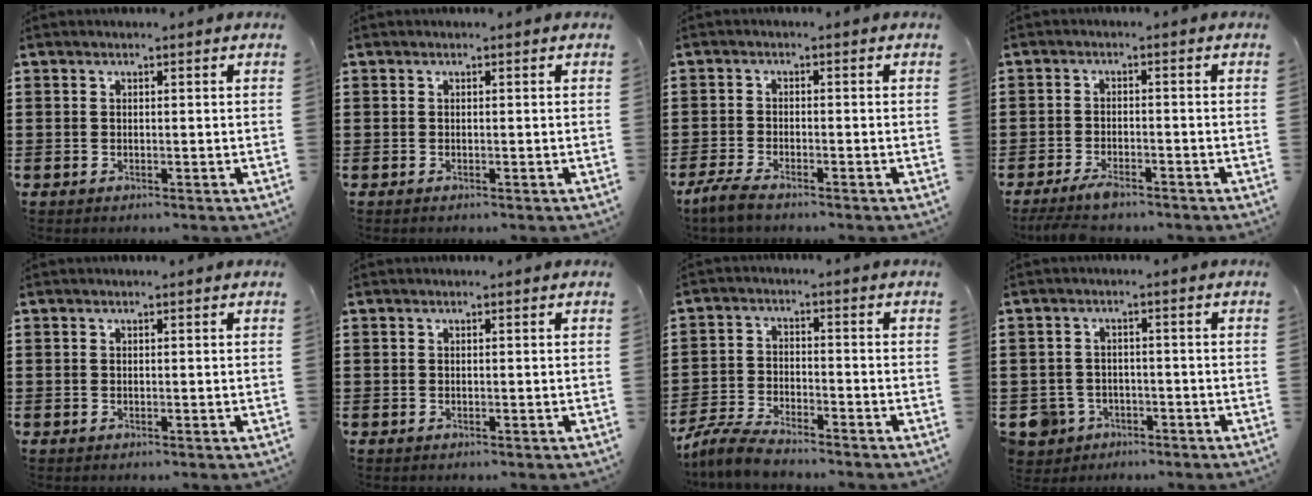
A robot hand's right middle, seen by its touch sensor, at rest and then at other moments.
{"total": 0.0}
{"total": 2.8, "force": [-2.3, 0.4, 1.5], "torque": [-0.041, 0.000, -0.050]}
{"total": 3.1, "force": [-2.7, 0.7, 1.4], "torque": [-0.039, -0.002, -0.057]}
{"total": 0.0}
{"total": 0.0}
{"total": 5.2, "force": [-4.9, 0.6, 1.7], "torque": [-0.048, -0.002, -0.101]}
{"total": 3.3, "force": [-2.4, 2.2, 0.9], "torque": [-0.052, -0.009, -0.056]}